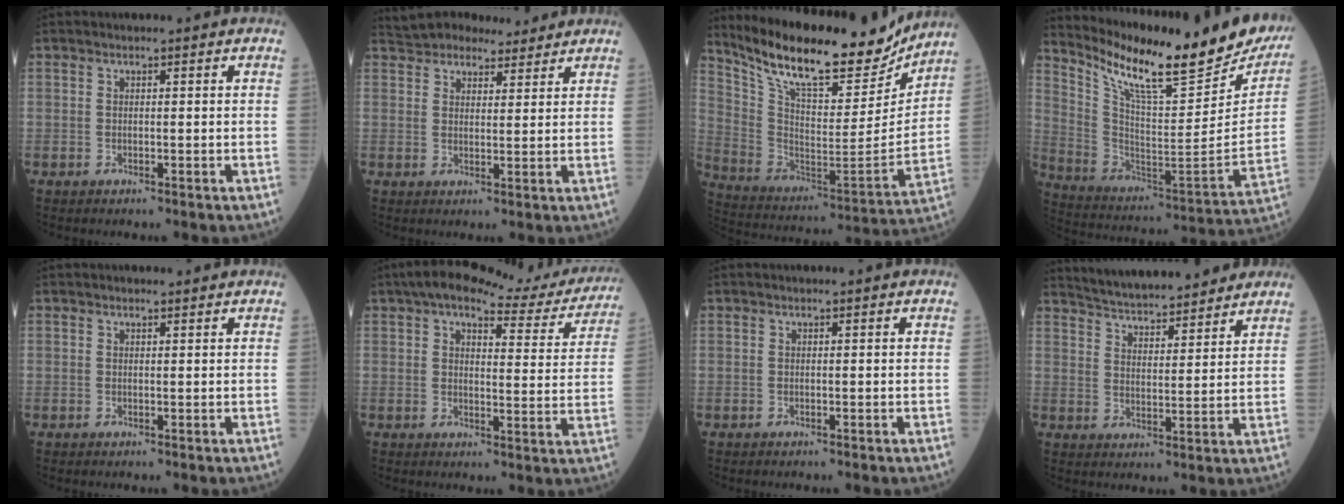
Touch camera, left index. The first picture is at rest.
{"total": 10.2, "force": [9.4, 3.4, 2.2], "torque": [-0.030, 0.025, 0.141]}
{"total": 22.7, "force": [19.3, 5.5, 10.7], "torque": [-0.195, -0.019, 0.311]}
{"total": 26.1, "force": [21.2, 4.8, 14.4], "torque": [-0.246, -0.052, 0.312]}
{"total": 0.5, "force": [0.5, 0.1, 0.0], "torque": [-0.011, -0.003, 0.008]}
{"total": 17.9, "force": [15.8, 4.3, 7.2], "torque": [-0.087, 0.003, 0.184]}
{"total": 0.0}
{"total": 14.9, "force": [13.6, 2.2, 5.5], "torque": [-0.086, 0.012, 0.203]}